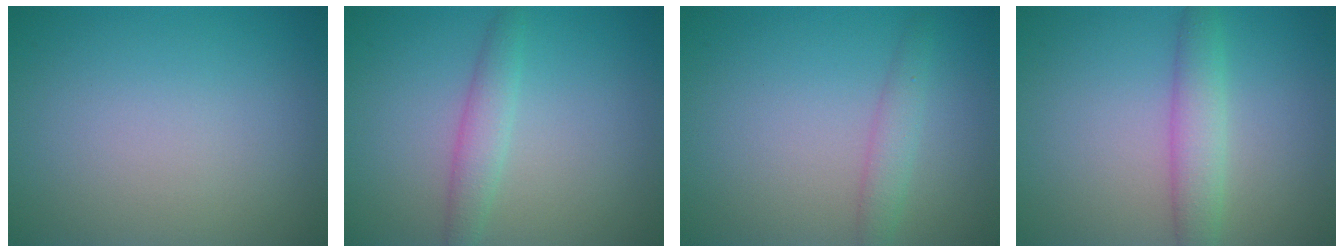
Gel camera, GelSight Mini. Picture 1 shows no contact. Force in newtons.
{"total": 2.2, "press": 2.2, "slide": 0.0}
{"total": 1.8, "press": 1.8, "slide": 0.1}
{"total": 3.0, "press": 3.0, "slide": 0.1}